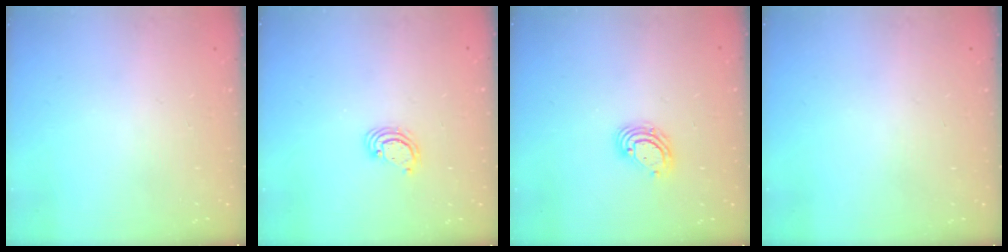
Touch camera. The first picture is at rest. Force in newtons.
{"total": 3.5, "press": 3.5, "slide": 0.3}
{"total": 6.2, "press": 6.1, "slide": 1.0}
{"total": 0.0}